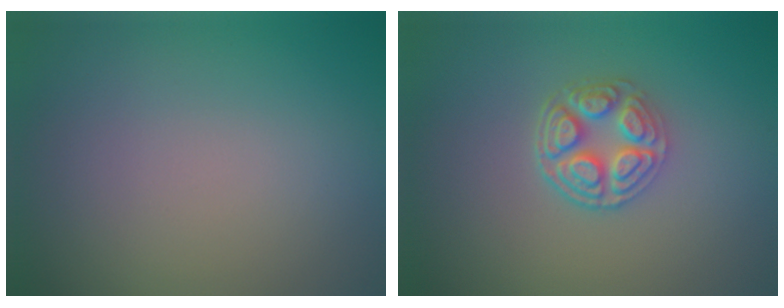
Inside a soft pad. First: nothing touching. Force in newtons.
{"total": 4.1, "press": 3.4, "slide": 2.3}